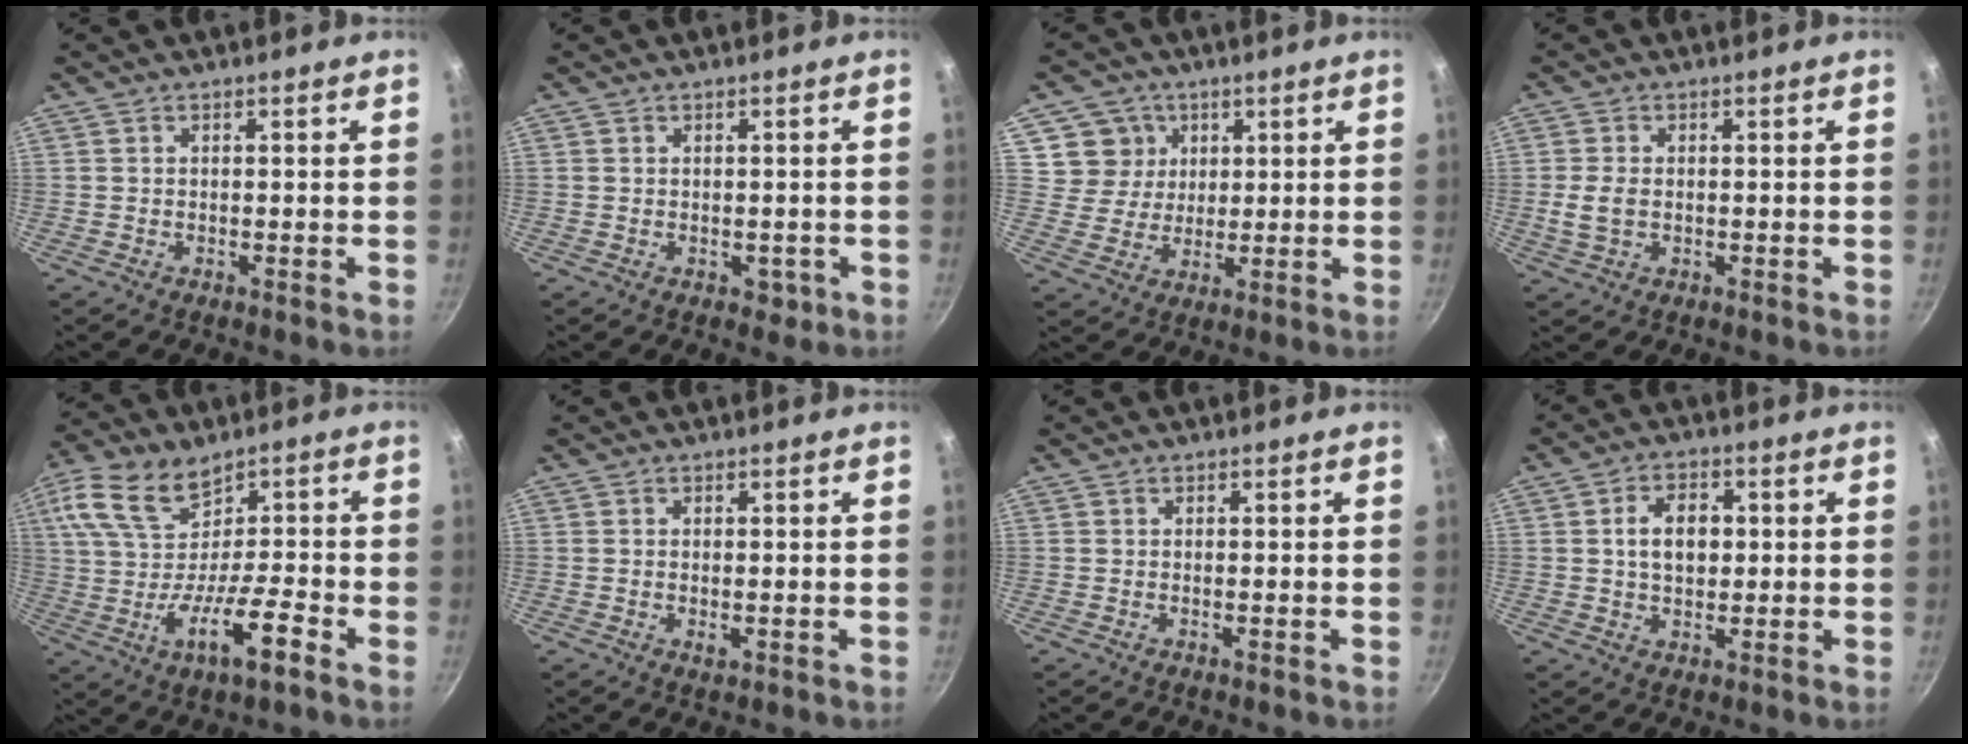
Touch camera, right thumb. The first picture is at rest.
{"total": 2.0, "force": [-0.4, 1.7, 1.1], "torque": [0.001, 0.005, 0.002]}
{"total": 7.7, "force": [3.0, 7.0, 1.0], "torque": [0.021, -0.012, 0.051]}
{"total": 4.1, "force": [-0.2, 2.8, 3.0], "torque": [-0.059, -0.002, -0.002]}
{"total": 14.4, "force": [-0.7, 7.8, 12.1], "torque": [-0.200, 0.012, -0.022]}
{"total": 1.3, "force": [-0.1, 0.7, 1.1], "torque": [-0.019, -0.003, 0.000]}
{"total": 0.0}
{"total": 6.7, "force": [0.8, 4.6, 4.8], "torque": [-0.059, 0.007, 0.010]}